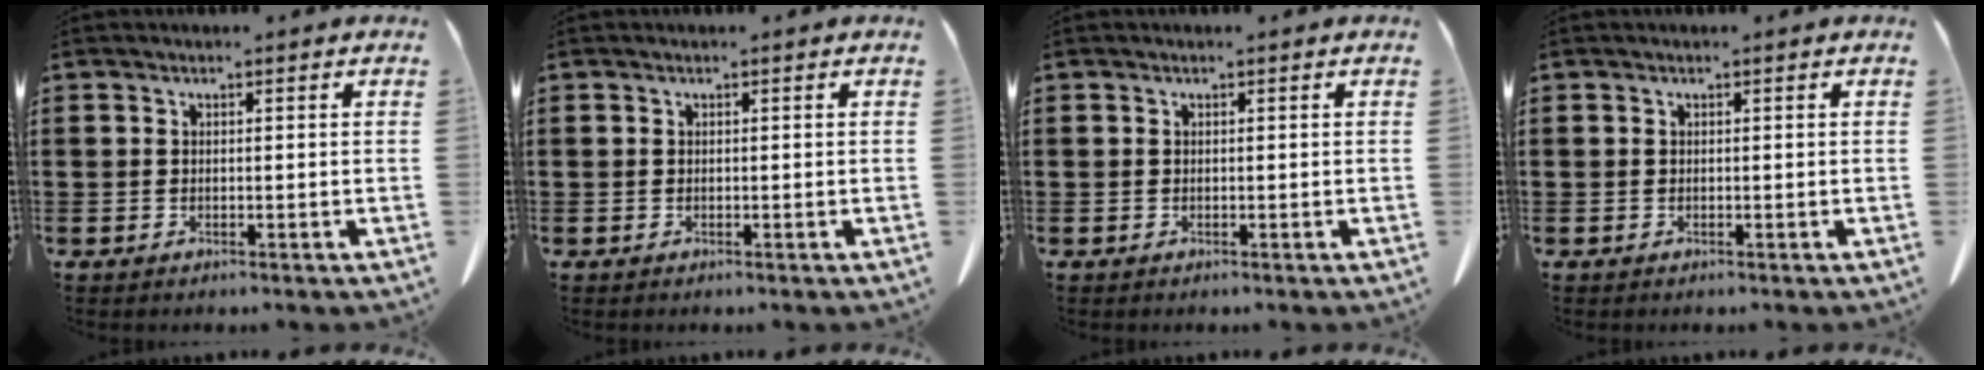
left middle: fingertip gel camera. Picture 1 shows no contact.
{"total": 0.0}
{"total": 0.0}
{"total": 0.0}